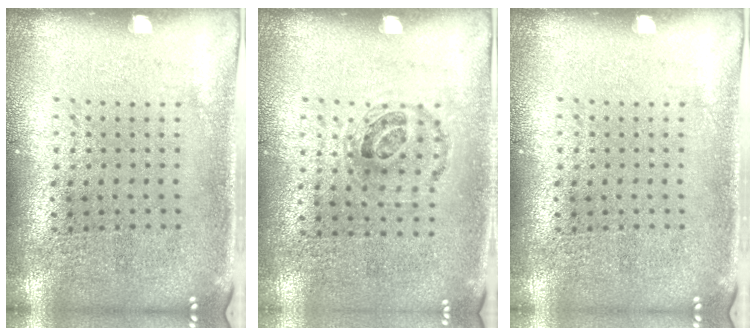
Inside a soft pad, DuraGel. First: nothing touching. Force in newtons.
{"total": 0.9, "press": 0.7, "slide": 0.6}
{"total": 0.0}